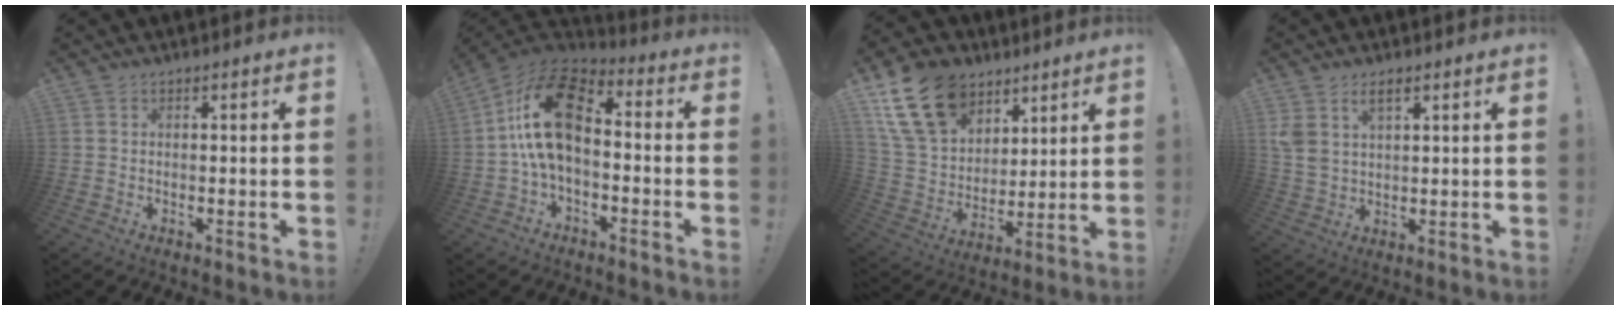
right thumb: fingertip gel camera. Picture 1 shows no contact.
{"total": 17.8, "force": [1.6, 10.4, 14.4], "torque": [-0.270, 0.013, 0.035]}
{"total": 19.5, "force": [10.3, 13.8, 9.1], "torque": [-0.156, -0.043, 0.207]}
{"total": 6.3, "force": [3.6, 3.5, 3.8], "torque": [-0.078, -0.011, 0.066]}